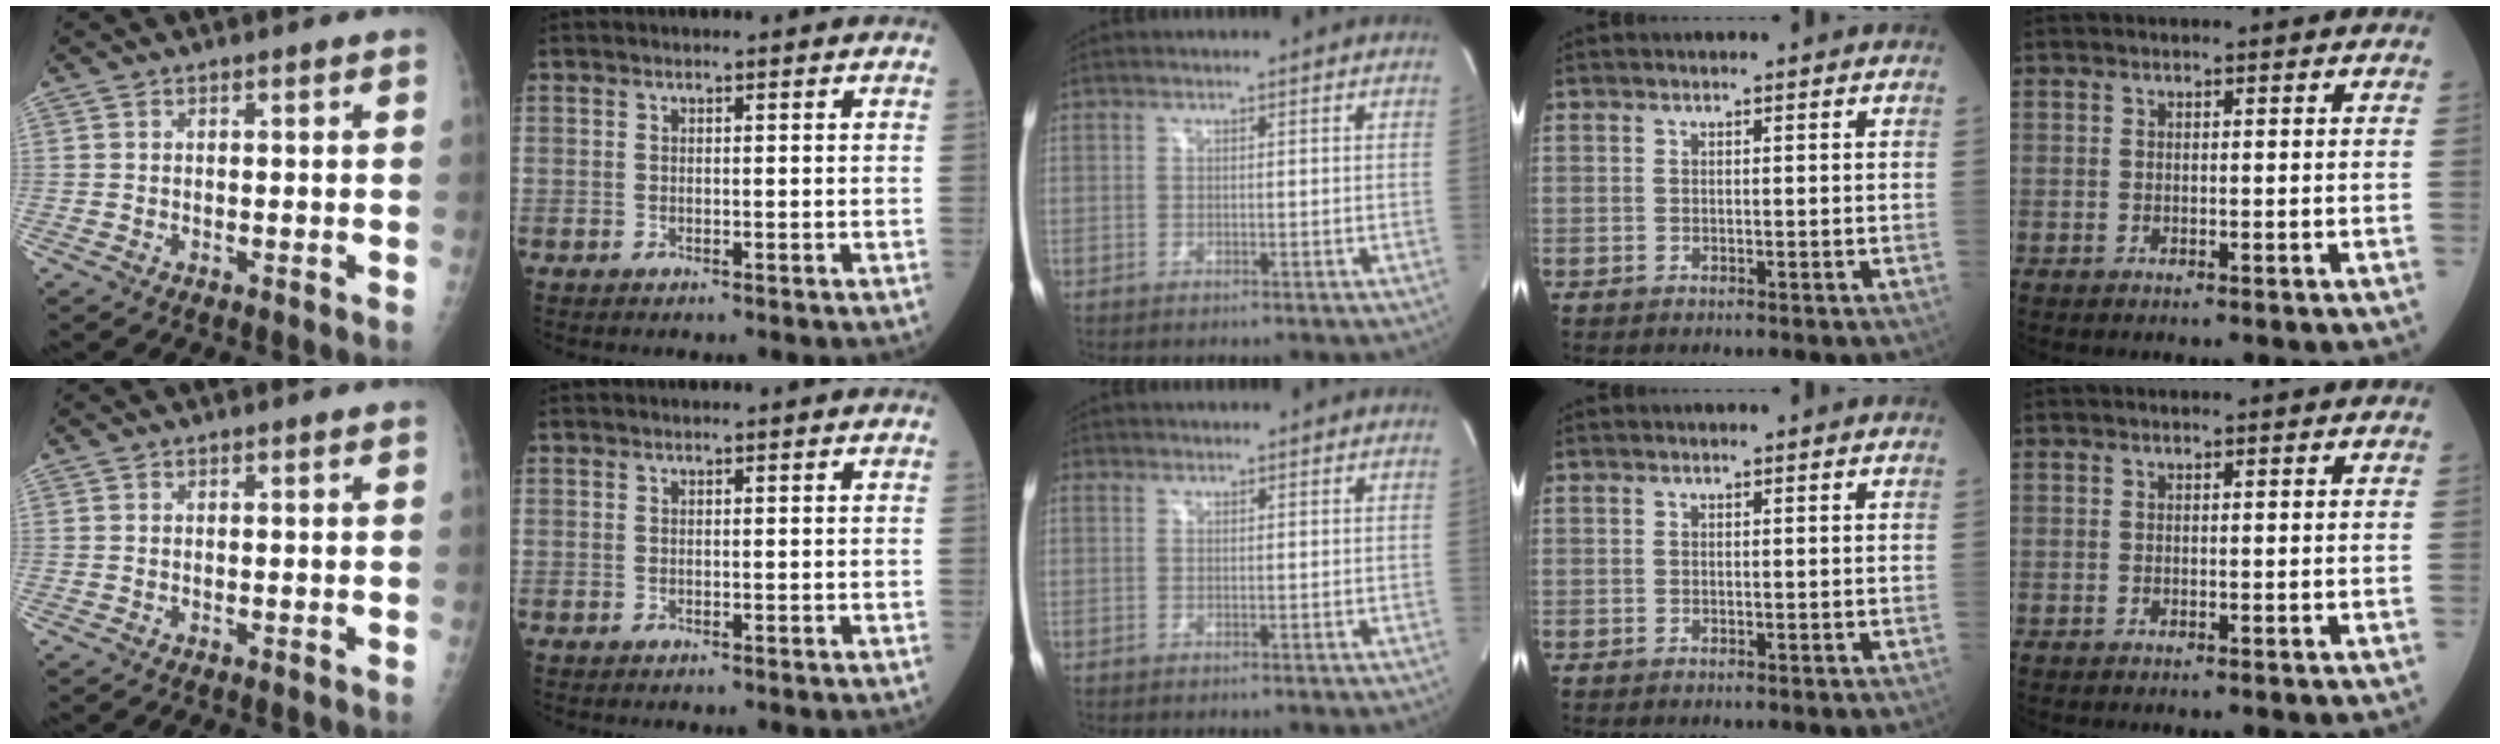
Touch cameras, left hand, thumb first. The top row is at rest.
{"middle": {"total": 0.5, "force": [0.2, 0.4, 0.2], "torque": [-0.002, 0.000, 0.001]}}